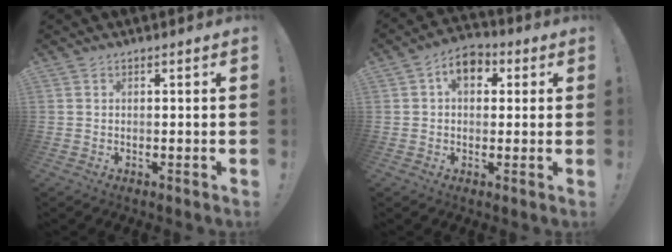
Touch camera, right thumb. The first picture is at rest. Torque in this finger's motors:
{"motor_torque": [0.65, 1.76, 0.39, -0.22, 0.01]}